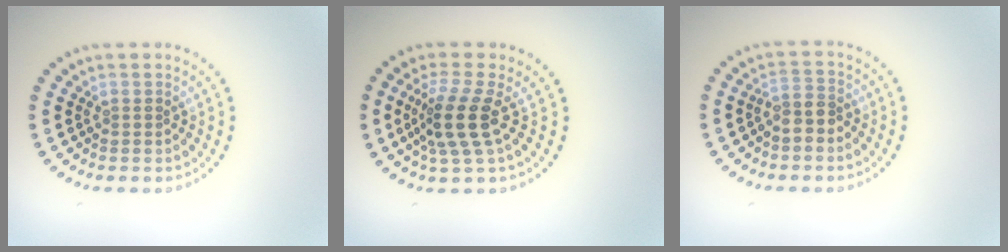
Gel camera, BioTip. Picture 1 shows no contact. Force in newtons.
{"total": 3.8, "press": 2.9, "slide": 2.4}
{"total": 2.2, "press": 1.9, "slide": 1.2}